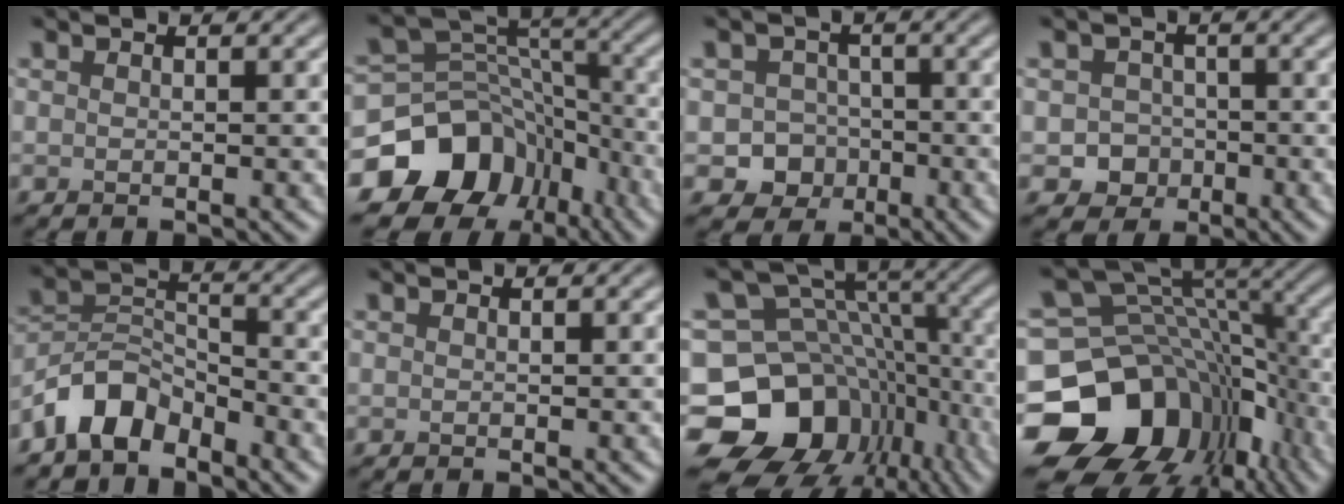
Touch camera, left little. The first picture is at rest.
{"total": 13.8, "force": [-7.7, 10.5, 4.5], "torque": [-0.103, 0.001, -0.115]}
{"total": 4.6, "force": [-1.9, 4.1, 1.1], "torque": [0.015, -0.001, -0.042]}
{"total": 2.8, "force": [-0.9, 2.5, 0.7], "torque": [0.003, 0.003, -0.018]}
{"total": 5.0, "force": [-3.8, 2.5, 2.1], "torque": [-0.033, 0.009, -0.085]}
{"total": 0.0}
{"total": 14.1, "force": [-4.7, 11.2, 7.3], "torque": [-0.151, -0.002, -0.081]}
{"total": 15.3, "force": [-5.7, 11.9, 7.8], "torque": [-0.155, -0.013, -0.083]}